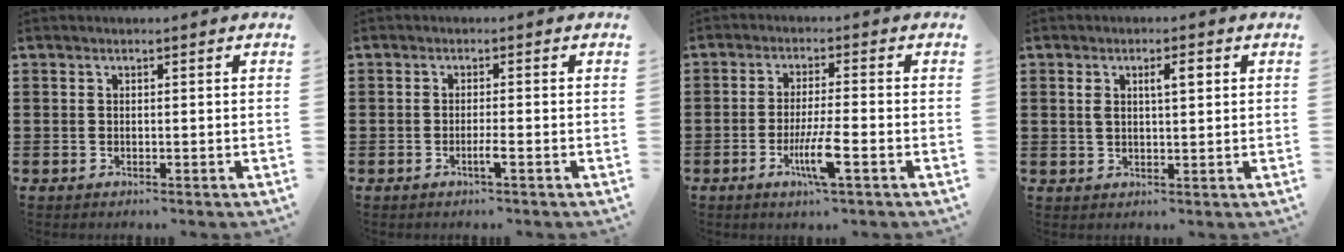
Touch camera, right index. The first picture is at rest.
{"total": 1.8, "force": [-1.0, -0.1, 1.5], "torque": [-0.024, -0.002, -0.018]}
{"total": 6.1, "force": [-2.5, 0.5, 5.6], "torque": [-0.111, -0.016, -0.047]}
{"total": 3.2, "force": [1.0, 1.0, 2.9], "torque": [-0.043, 0.001, 0.010]}